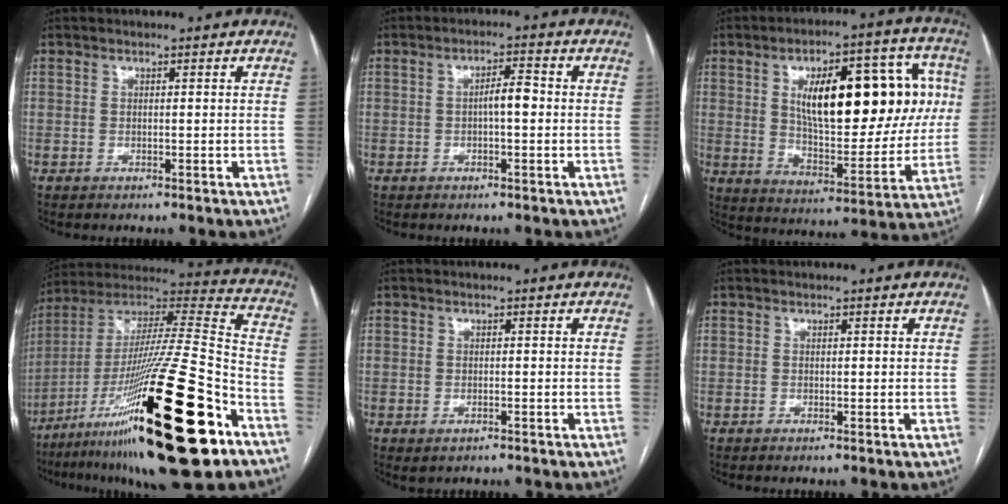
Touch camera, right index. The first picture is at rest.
{"total": 3.3, "force": [-0.3, 0.8, 3.2], "torque": [-0.050, 0.009, -0.005]}
{"total": 23.2, "force": [5.1, 9.0, 20.7], "torque": [-0.302, 0.036, 0.081]}
{"total": 34.9, "force": [-16.8, 4.8, 30.2], "torque": [-0.498, -0.043, -0.279]}
{"total": 1.4, "force": [-0.8, 0.7, 0.9], "torque": [-0.013, -0.001, -0.003]}
{"total": 0.0}